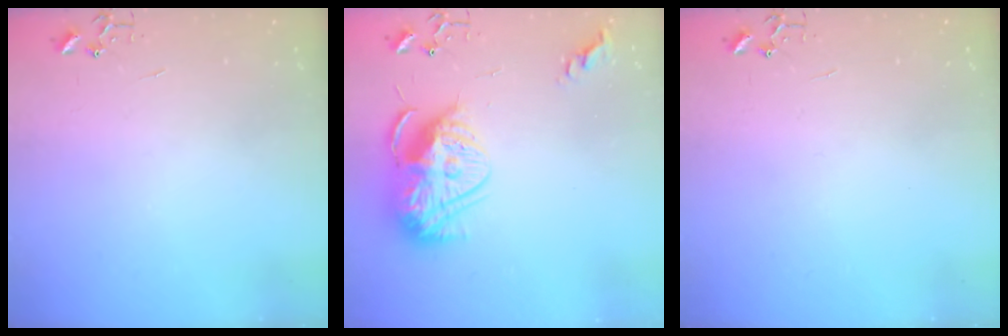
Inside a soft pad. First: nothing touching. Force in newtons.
{"total": 15.6, "press": 15.6, "slide": 1.2}
{"total": 0.0}